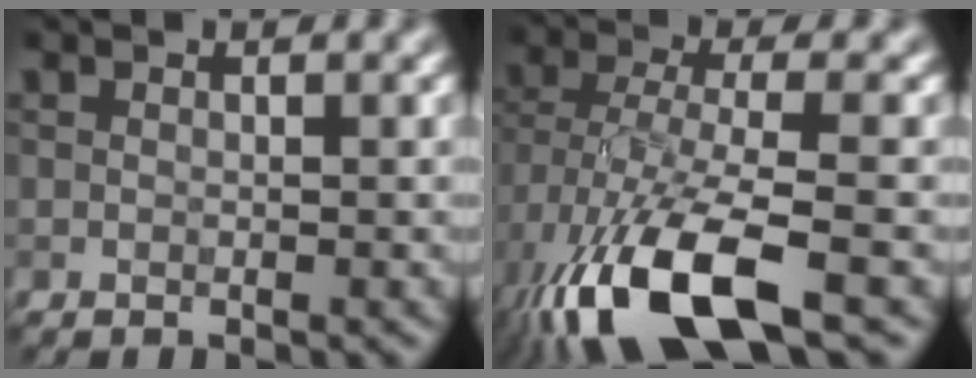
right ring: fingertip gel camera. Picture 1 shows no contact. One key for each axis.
{"total": 11.0, "fx": -5.5, "fy": 4.1, "fz": 8.7, "tx": -0.183, "ty": -0.014, "tz": -0.101}